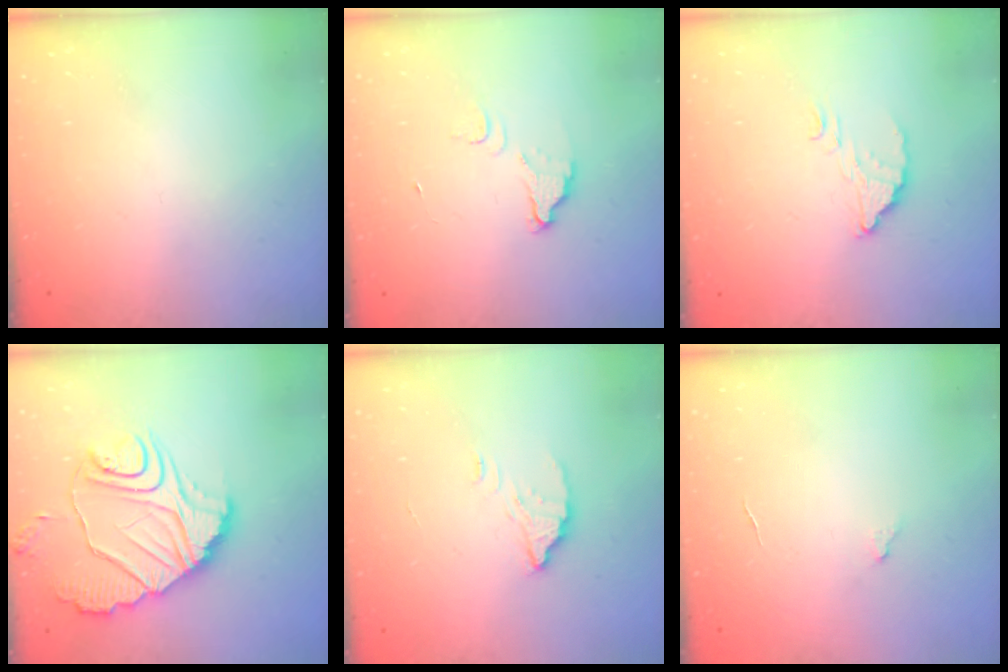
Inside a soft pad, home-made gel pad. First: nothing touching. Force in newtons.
{"total": 3.7, "press": 3.7, "slide": 0.3}
{"total": 3.6, "press": 3.6, "slide": 0.1}
{"total": 13.2, "press": 13.2, "slide": 1.1}
{"total": 2.7, "press": 2.7, "slide": 0.1}
{"total": 3.0, "press": 3.0, "slide": 0.3}